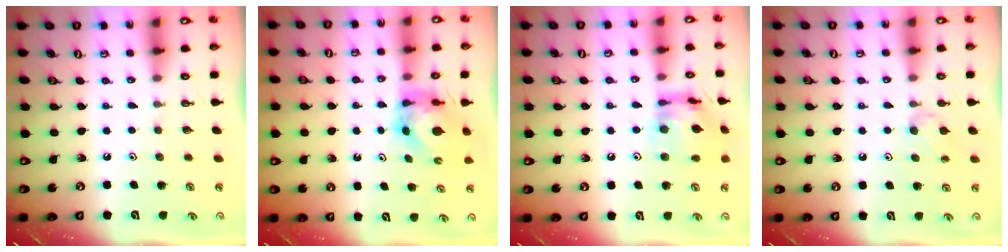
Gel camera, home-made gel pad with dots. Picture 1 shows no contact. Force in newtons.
{"total": 5.8, "press": 5.8, "slide": 0.3}
{"total": 14.1, "press": 14.1, "slide": 1.3}
{"total": 4.5, "press": 4.5, "slide": 0.6}